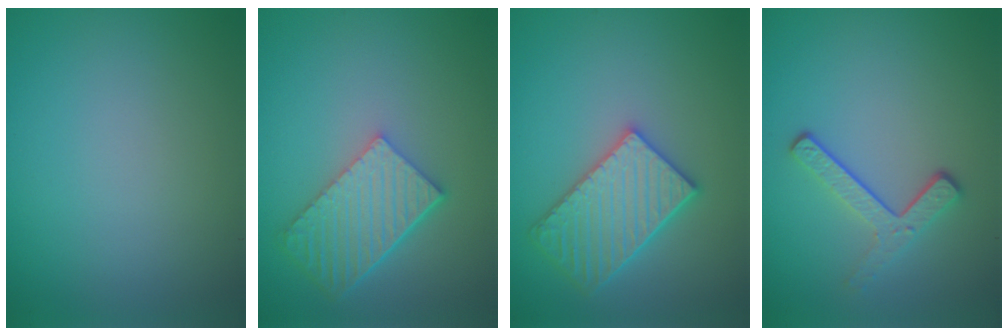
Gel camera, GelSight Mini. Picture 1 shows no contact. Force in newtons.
{"total": 5.7, "press": 4.1, "slide": 3.9}
{"total": 4.8, "press": 4.3, "slide": 2.0}
{"total": 3.0, "press": 2.2, "slide": 2.0}